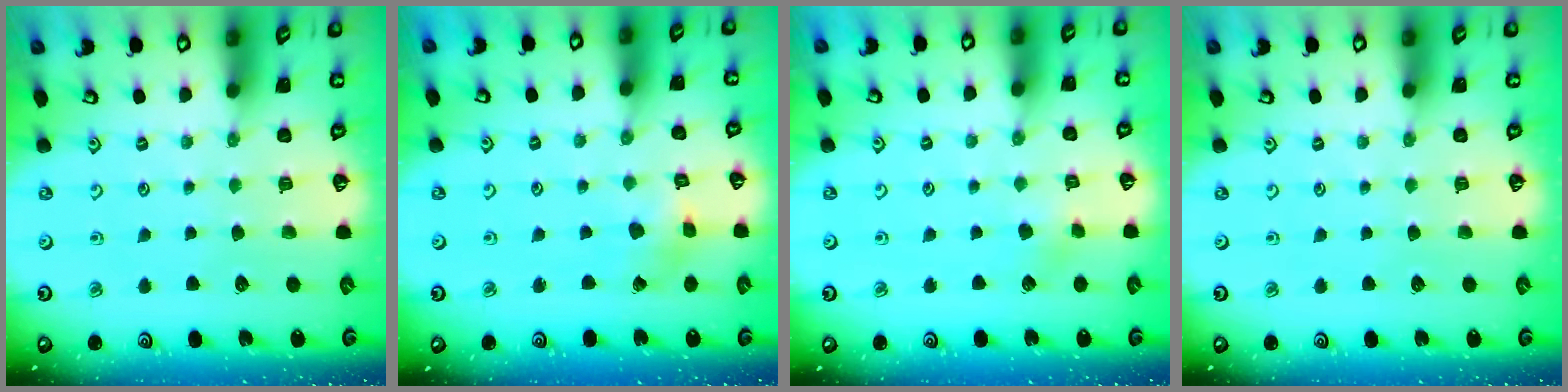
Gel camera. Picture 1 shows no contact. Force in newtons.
{"total": 2.4, "press": 2.4, "slide": 0.5}
{"total": 3.6, "press": 3.5, "slide": 0.9}
{"total": 0.0}